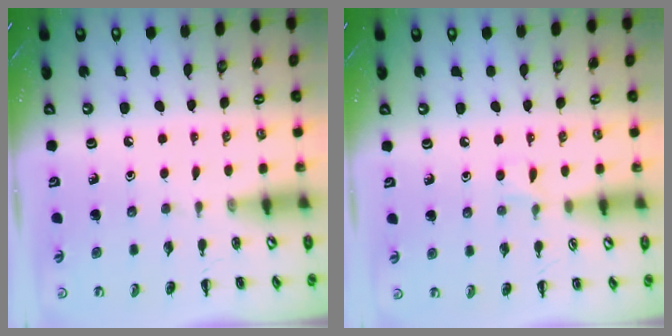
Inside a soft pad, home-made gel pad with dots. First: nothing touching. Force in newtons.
{"total": 4.7, "press": 4.4, "slide": 1.6}